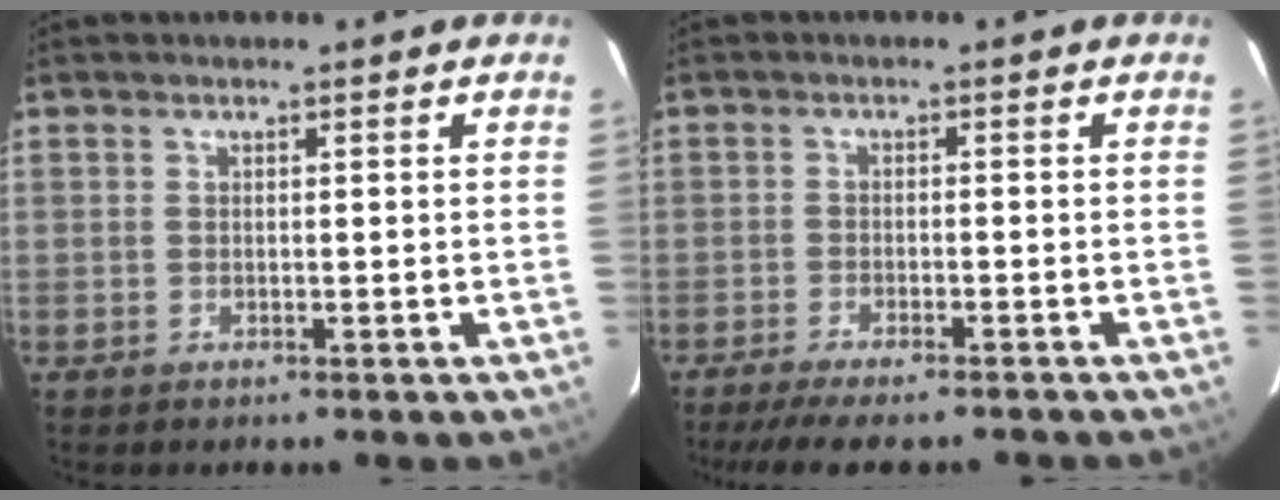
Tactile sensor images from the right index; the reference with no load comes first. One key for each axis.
{"total": 9.9, "fx": -8.5, "fy": 1.7, "fz": 4.8, "tx": -0.108, "ty": -0.026, "tz": -0.135}